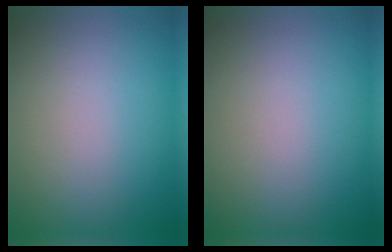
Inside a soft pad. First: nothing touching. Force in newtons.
{"total": 0.0}